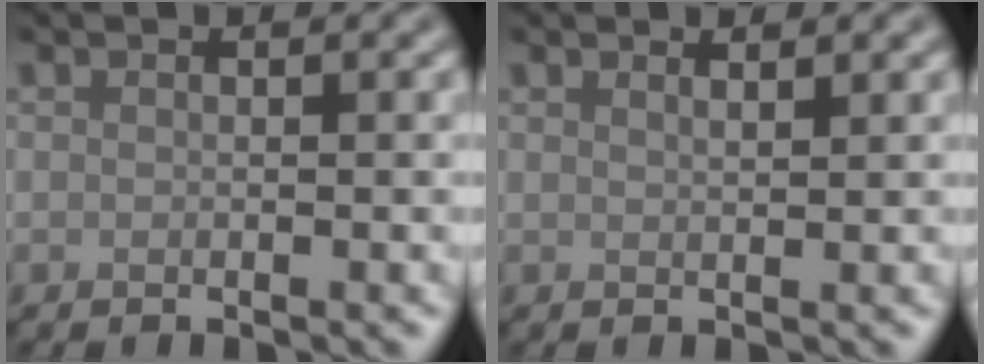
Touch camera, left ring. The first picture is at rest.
{"total": 1.2, "force": [1.0, 0.4, 0.6], "torque": [-0.002, 0.001, 0.008]}